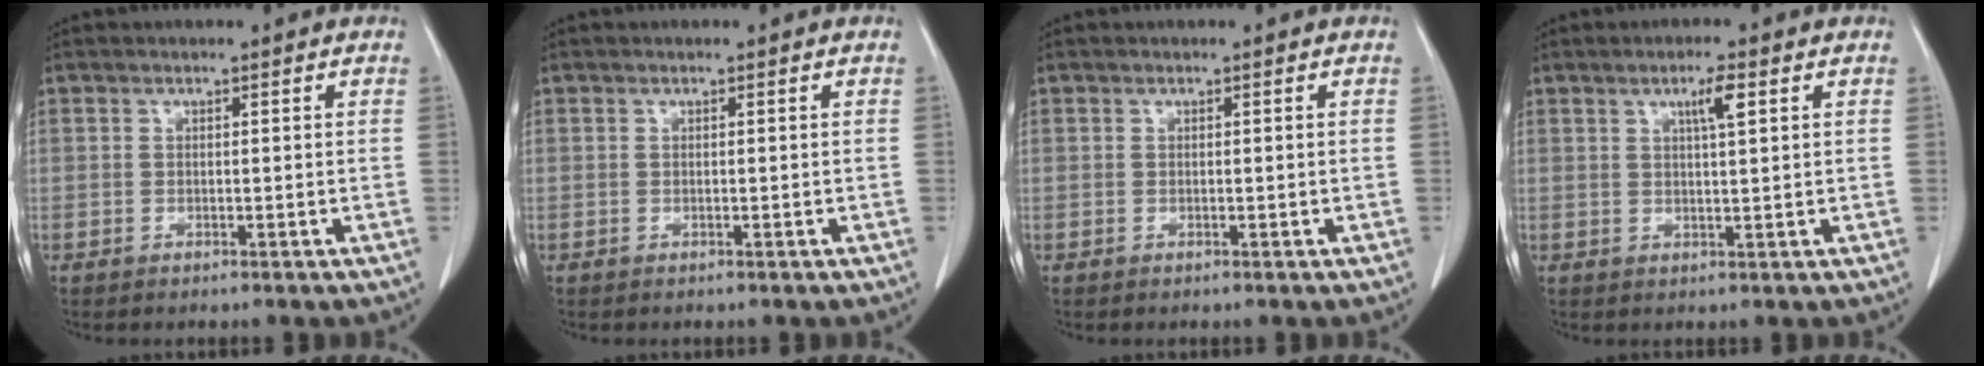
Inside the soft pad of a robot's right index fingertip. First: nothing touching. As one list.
[{"total": 0.0}, {"total": 0.0}, {"total": 3.3, "force": [1.5, 0.2, 2.9], "torque": [-0.050, 0.000, 0.024]}]